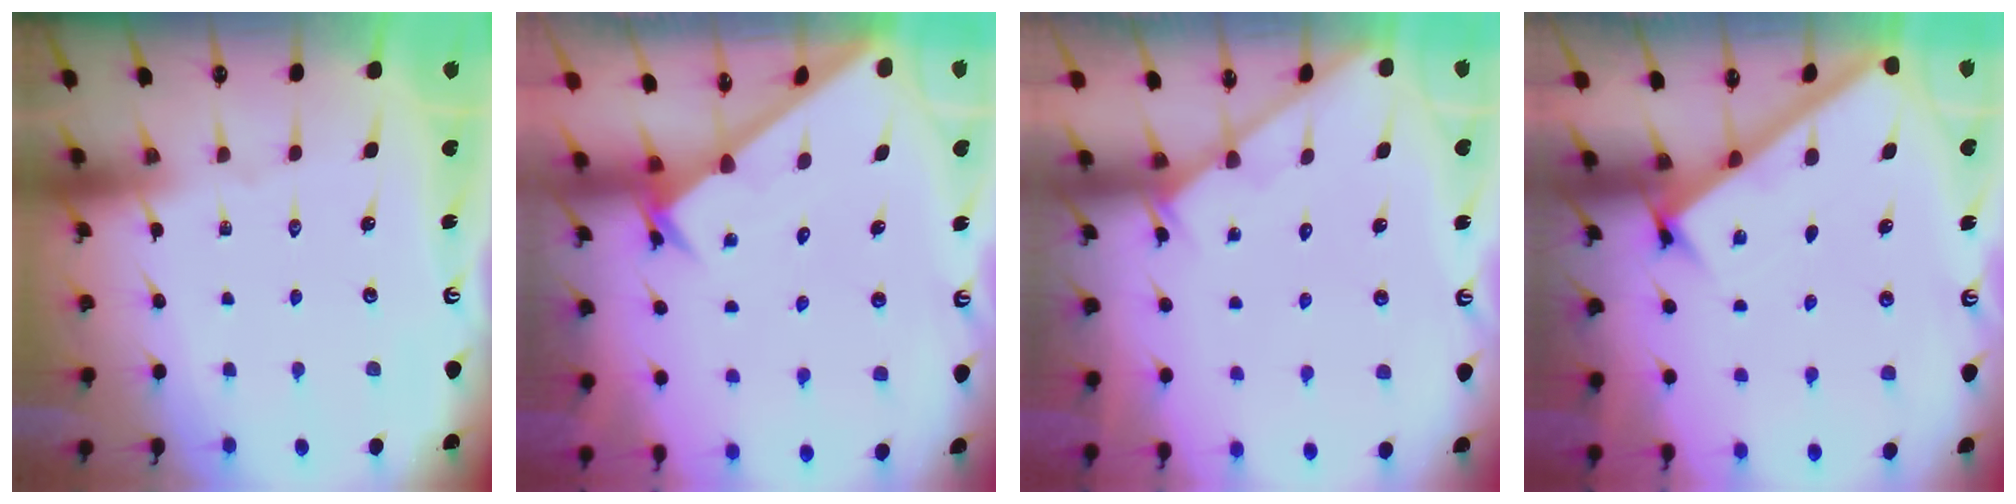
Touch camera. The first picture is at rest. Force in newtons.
{"total": 2.5, "press": 2.5, "slide": 0.2}
{"total": 2.9, "press": 2.9, "slide": 0.3}
{"total": 2.8, "press": 2.7, "slide": 0.3}